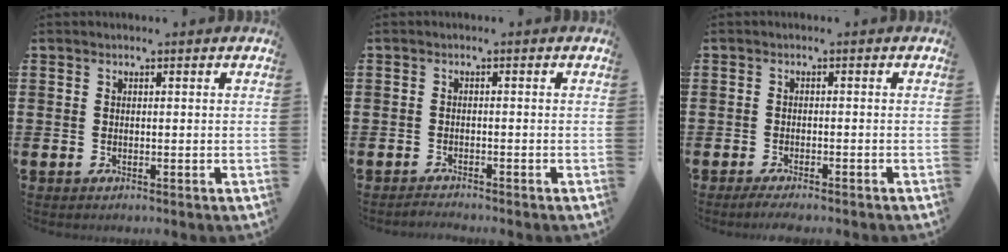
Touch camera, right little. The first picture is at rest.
{"total": 1.1, "force": [-1.1, -0.1, 0.0], "torque": [-0.003, 0.000, -0.021]}
{"total": 1.3, "force": [-1.1, 0.0, 0.6], "torque": [-0.010, 0.000, -0.022]}